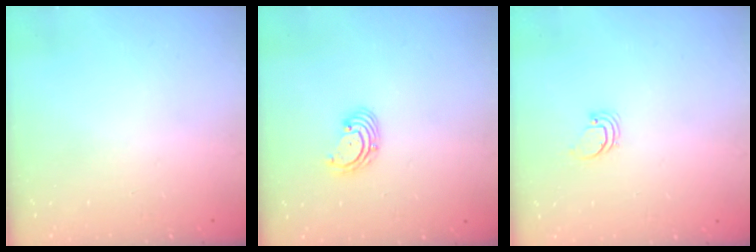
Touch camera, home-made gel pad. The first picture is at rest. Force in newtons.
{"total": 2.9, "press": 2.9, "slide": 0.3}
{"total": 0.9, "press": 0.9, "slide": 0.1}